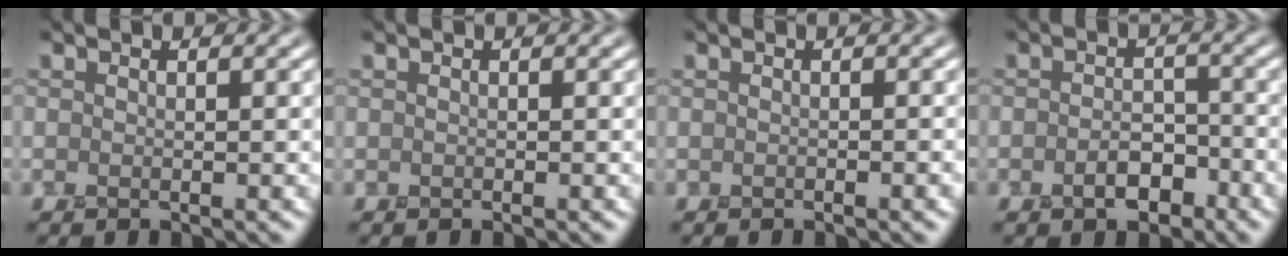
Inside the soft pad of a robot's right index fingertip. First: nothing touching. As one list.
[{"total": 0.0}, {"total": 1.2, "force": [-0.5, 0.5, 1.0], "torque": [0.001, 0.006, -0.006]}, {"total": 2.8, "force": [-1.5, 1.7, 1.6], "torque": [-0.021, 0.009, -0.026]}]